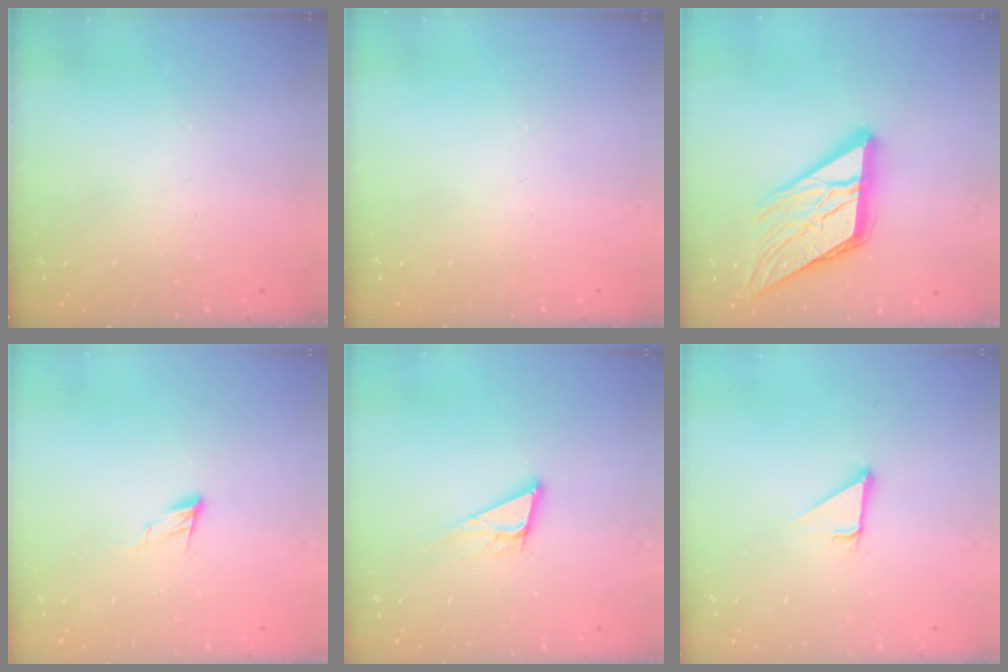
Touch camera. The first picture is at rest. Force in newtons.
{"total": 0.0}
{"total": 17.4, "press": 17.3, "slide": 1.3}
{"total": 6.2, "press": 6.2, "slide": 0.6}
{"total": 8.6, "press": 8.3, "slide": 2.4}
{"total": 2.7, "press": 2.7, "slide": 0.3}